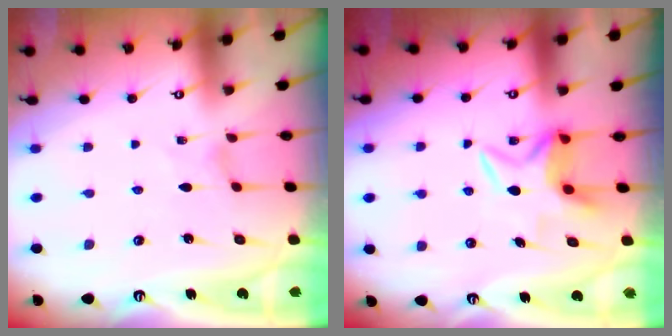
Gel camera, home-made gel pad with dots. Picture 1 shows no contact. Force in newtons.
{"total": 5.9, "press": 5.9, "slide": 0.3}